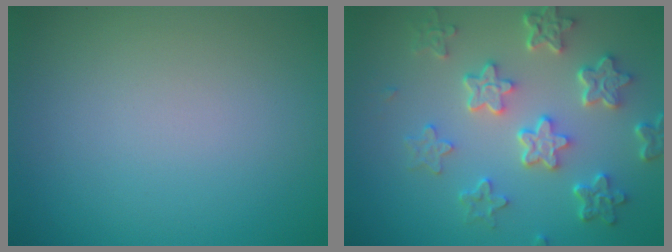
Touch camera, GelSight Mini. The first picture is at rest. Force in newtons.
{"total": 5.8, "press": 4.4, "slide": 3.8}